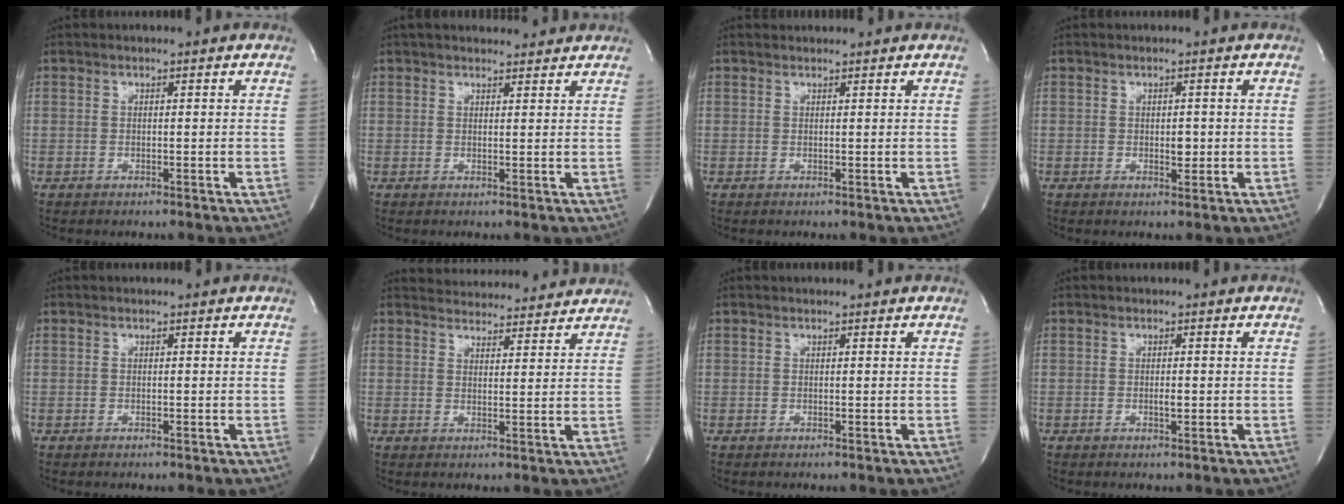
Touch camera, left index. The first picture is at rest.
{"total": 8.6, "force": [7.9, 2.1, 2.8], "torque": [-0.036, 0.022, 0.100]}
{"total": 0.9, "force": [0.8, 0.1, -0.2], "torque": [-0.004, 0.009, 0.015]}
{"total": 1.4, "force": [-0.3, 0.8, 1.1], "torque": [-0.014, -0.004, -0.003]}
{"total": 0.0}
{"total": 11.1, "force": [10.7, 2.3, 1.8], "torque": [-0.016, 0.010, 0.130]}
{"total": 0.8, "force": [0.8, 0.0, 0.2], "torque": [-0.006, 0.009, 0.012]}
{"total": 0.8, "force": [-0.3, 0.2, 0.7], "torque": [-0.013, -0.004, -0.006]}